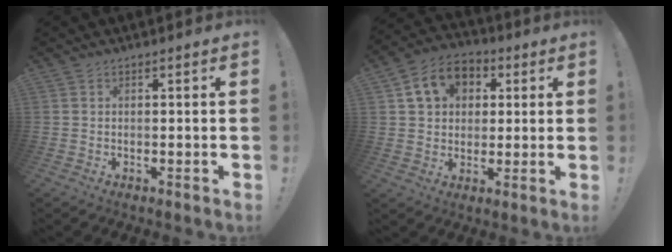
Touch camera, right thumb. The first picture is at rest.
{"total": 11.3, "force": [4.4, 9.1, 5.1], "torque": [-0.080, -0.005, 0.089]}